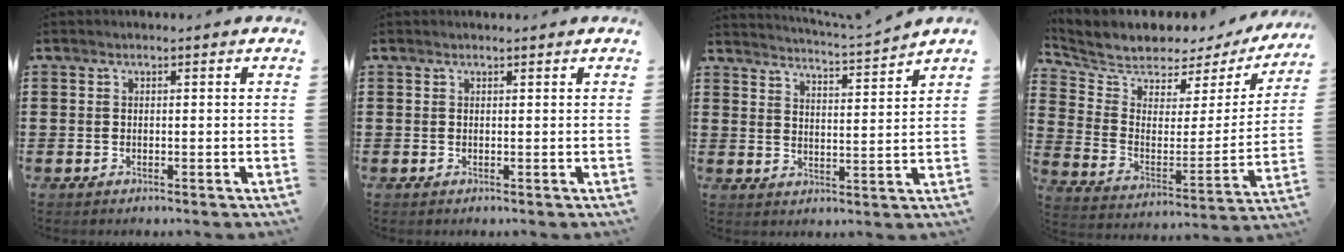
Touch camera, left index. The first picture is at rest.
{"total": 0.0}
{"total": 3.3, "force": [3.1, -1.0, 0.6], "torque": [-0.027, -0.026, 0.048]}
{"total": 4.9, "force": [4.5, 1.8, 0.1], "torque": [-0.042, -0.042, 0.072]}